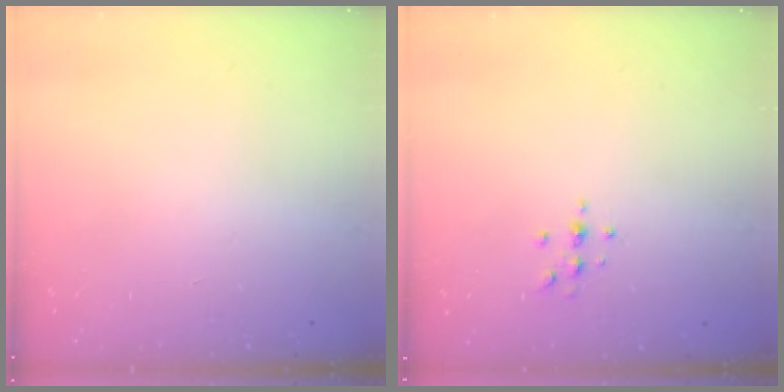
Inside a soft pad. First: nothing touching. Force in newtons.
{"total": 3.3, "press": 3.2, "slide": 0.4}